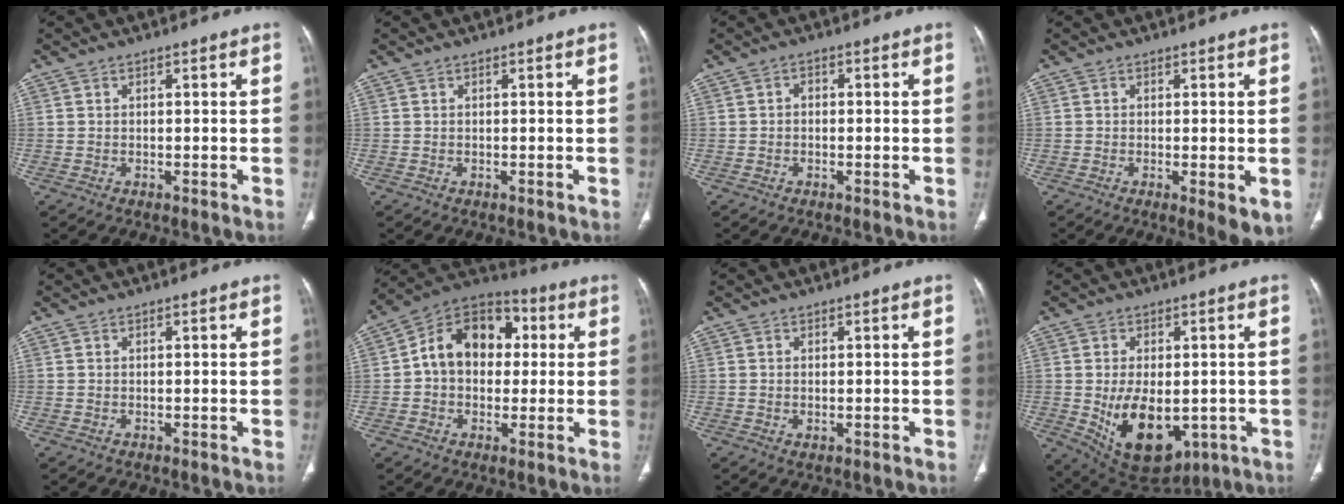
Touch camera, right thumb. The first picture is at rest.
{"total": 0.0}
{"total": 1.4, "force": [-0.1, 1.1, 0.9], "torque": [-0.006, 0.007, -0.006]}
{"total": 4.5, "force": [-0.9, 1.2, 4.2], "torque": [-0.068, -0.017, -0.013]}
{"total": 0.0}
{"total": 15.0, "force": [1.8, 11.1, 9.9], "torque": [-0.118, 0.032, 0.017]}
{"total": 0.7, "force": [-0.2, 0.4, 0.6], "torque": [-0.017, -0.004, 0.000]}
{"total": 14.5, "force": [-2.8, 8.6, 11.3], "torque": [-0.171, -0.012, -0.014]}